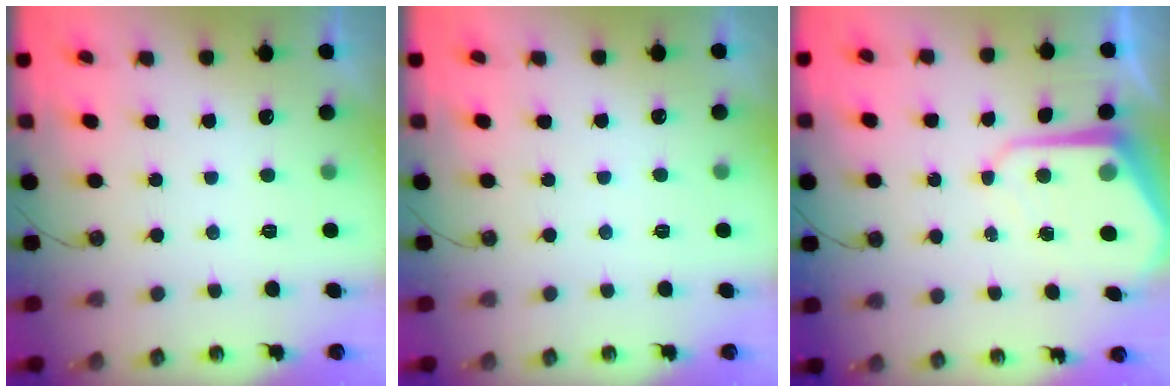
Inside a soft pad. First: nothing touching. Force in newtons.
{"total": 2.0, "press": 2.0, "slide": 0.4}
{"total": 8.5, "press": 8.4, "slide": 0.6}